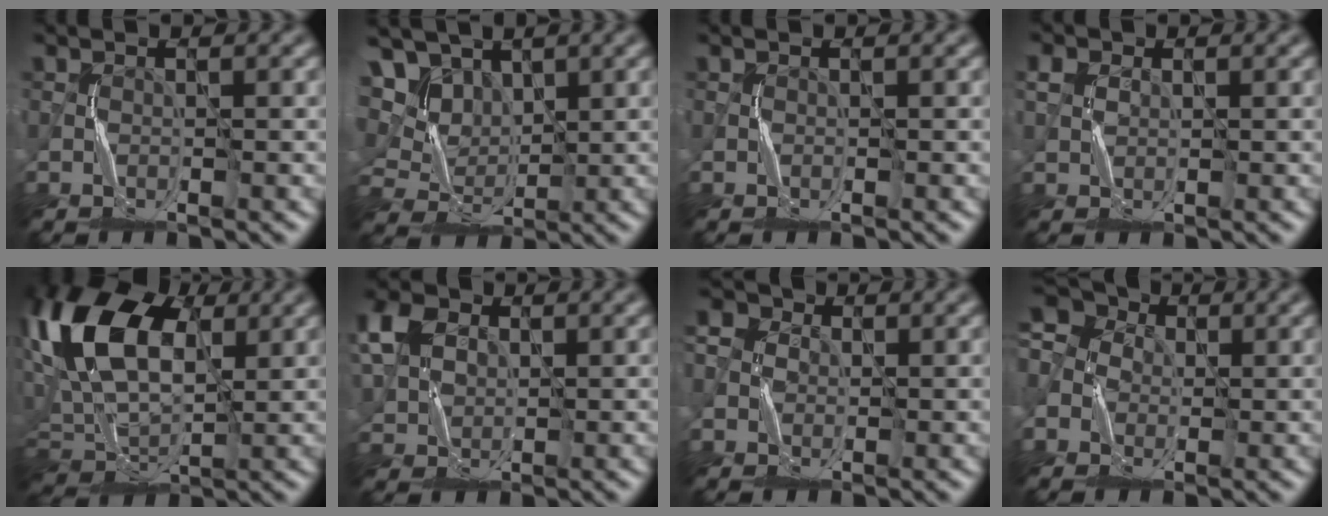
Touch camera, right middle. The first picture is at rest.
{"total": 7.0, "force": [4.9, 4.4, 2.1], "torque": [-0.069, -0.012, 0.109]}
{"total": 0.0}
{"total": 1.5, "force": [0.8, 1.2, 0.5], "torque": [-0.010, 0.007, 0.015]}
{"total": 12.7, "force": [5.3, 7.5, 8.7], "torque": [-0.196, 0.023, 0.097]}
{"total": 4.8, "force": [2.1, 3.6, 2.3], "torque": [-0.067, 0.013, 0.041]}
{"total": 4.2, "force": [0.3, 3.7, 1.8], "torque": [-0.032, 0.014, -0.014]}
{"total": 6.5, "force": [0.1, 5.5, 3.4], "torque": [-0.077, 0.021, -0.019]}